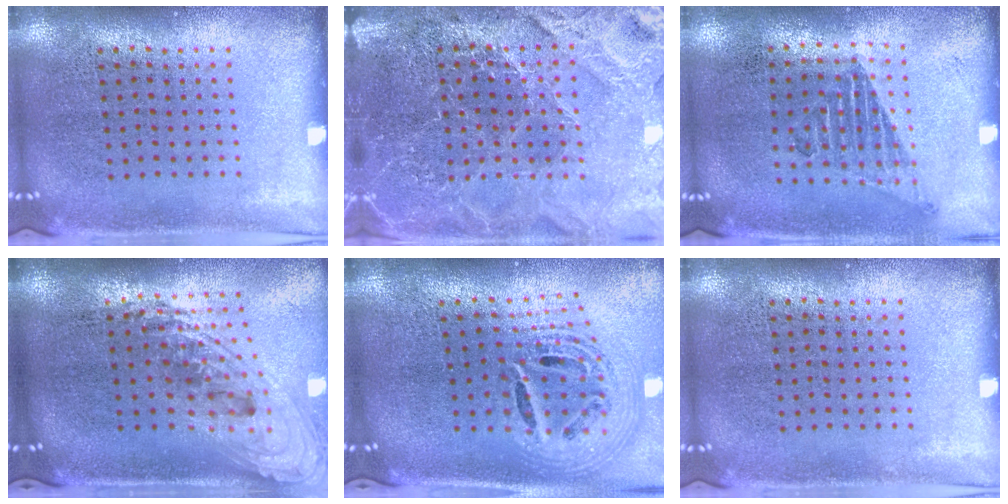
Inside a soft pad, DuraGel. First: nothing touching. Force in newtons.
{"total": 4.0, "press": 3.8, "slide": 1.2}
{"total": 1.0, "press": 0.9, "slide": 0.4}
{"total": 2.4, "press": 1.7, "slide": 1.6}
{"total": 2.7, "press": 1.9, "slide": 1.9}
{"total": 0.0}